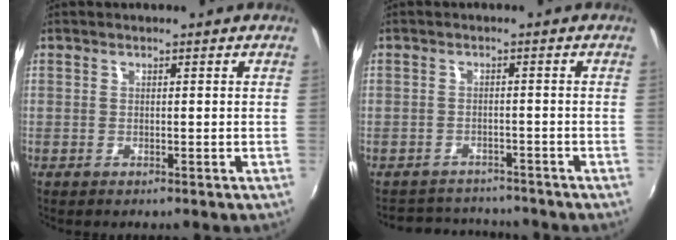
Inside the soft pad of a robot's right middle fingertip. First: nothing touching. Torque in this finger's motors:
{"motor_torque": [-0.01, -0.24, -0.31, -0.10]}